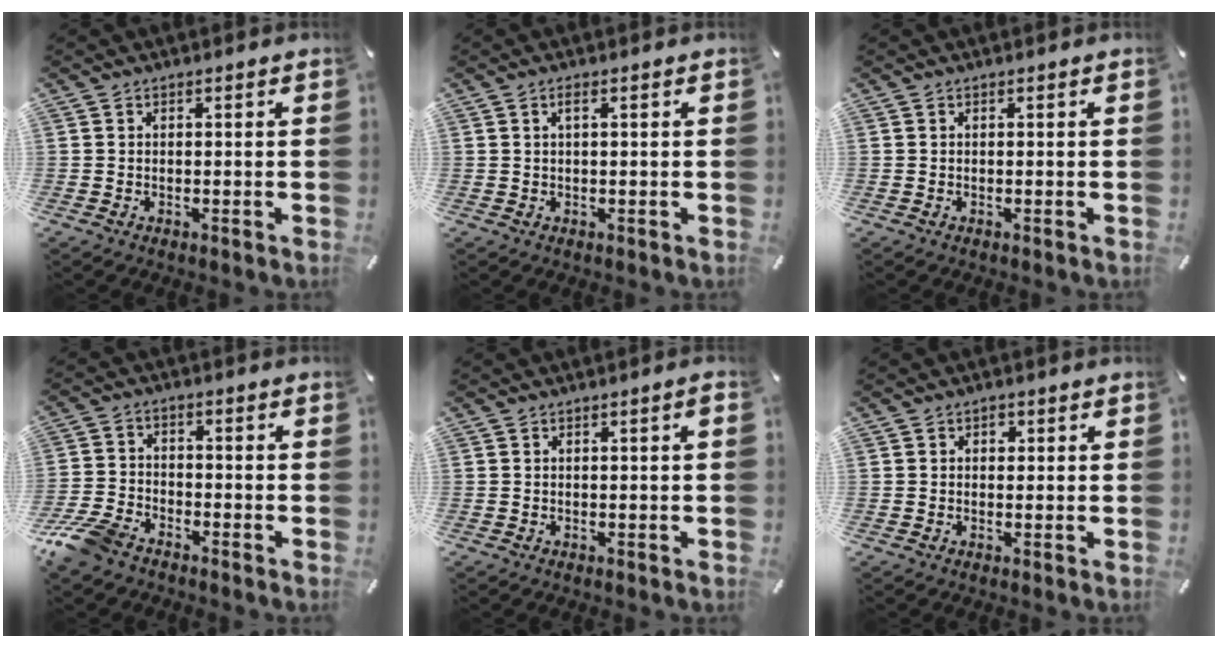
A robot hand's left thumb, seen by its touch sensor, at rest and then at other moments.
{"total": 1.6, "force": [0.4, 0.3, 1.5], "torque": [-0.029, 0.002, 0.006]}
{"total": 0.0}
{"total": 8.7, "force": [-6.6, 4.2, 3.7], "torque": [-0.089, 0.025, -0.130]}
{"total": 1.2, "force": [0.0, 0.1, 1.2], "torque": [-0.019, -0.001, -0.001]}
{"total": 1.3, "force": [0.3, 1.1, 0.5], "torque": [-0.003, 0.004, 0.001]}